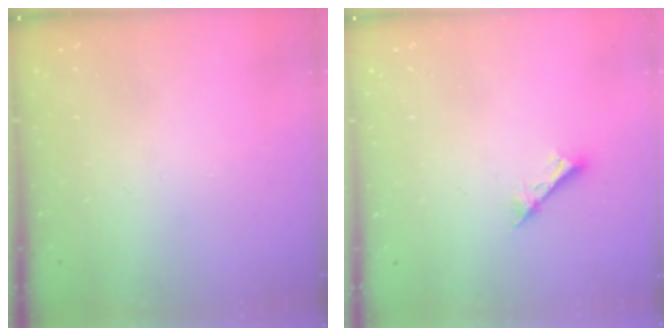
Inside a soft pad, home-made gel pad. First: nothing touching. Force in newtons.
{"total": 2.5, "press": 2.5, "slide": 0.1}